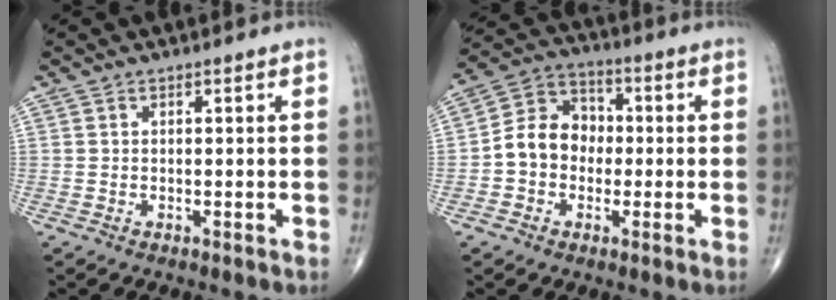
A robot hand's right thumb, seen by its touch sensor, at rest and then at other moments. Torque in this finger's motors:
{"motor_torque": [-0.33, 0.41, 0.46, -0.26, 0.11]}